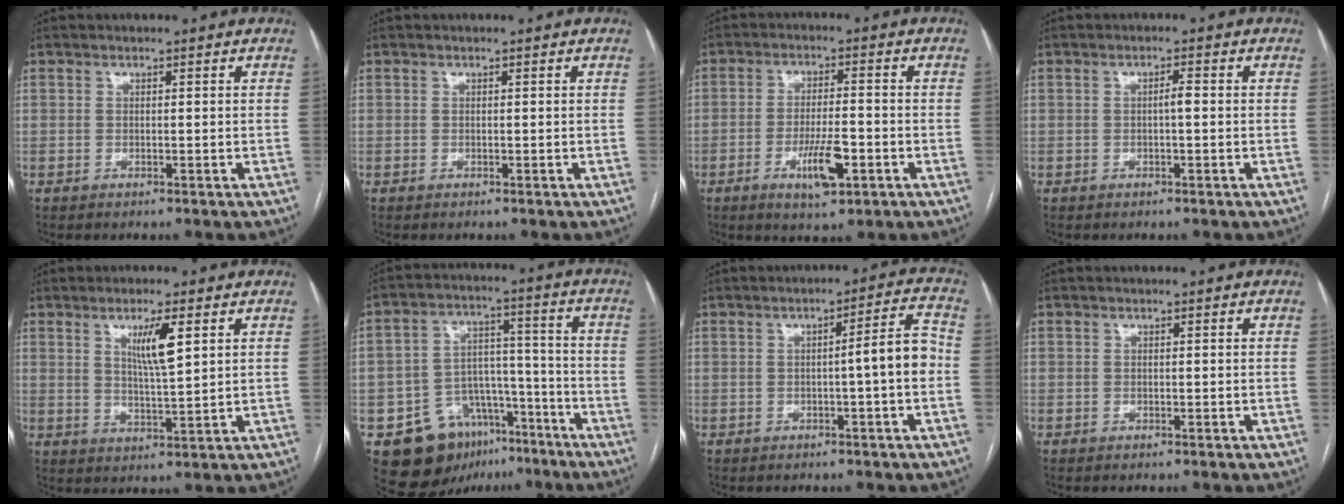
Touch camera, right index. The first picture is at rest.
{"total": 0.0}
{"total": 7.0, "force": [-2.8, 1.7, 6.2], "torque": [-0.113, -0.007, -0.044]}
{"total": 1.5, "force": [-0.1, 0.2, 1.4], "torque": [-0.023, 0.003, -0.002]}
{"total": 5.9, "force": [2.5, 0.3, 5.4], "torque": [-0.096, -0.008, 0.045]}
{"total": 14.6, "force": [-8.7, 10.0, 6.2], "torque": [-0.084, 0.056, -0.122]}
{"total": 5.7, "force": [-1.0, -0.2, 5.6], "torque": [-0.075, 0.015, -0.014]}
{"total": 0.0}